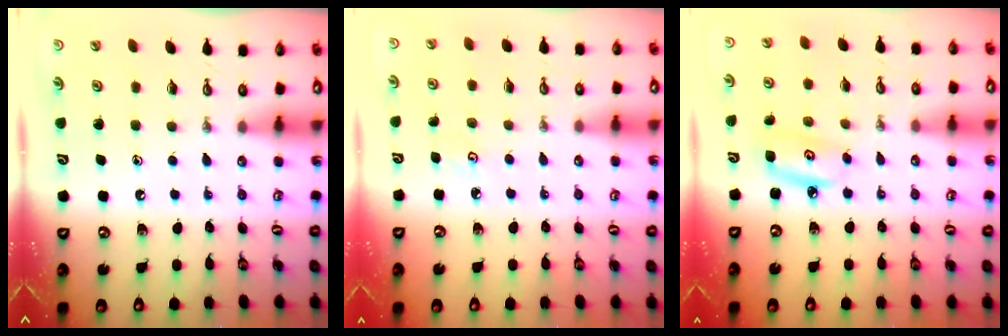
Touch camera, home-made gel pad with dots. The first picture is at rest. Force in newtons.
{"total": 2.8, "press": 2.8, "slide": 0.3}
{"total": 5.6, "press": 5.5, "slide": 0.4}